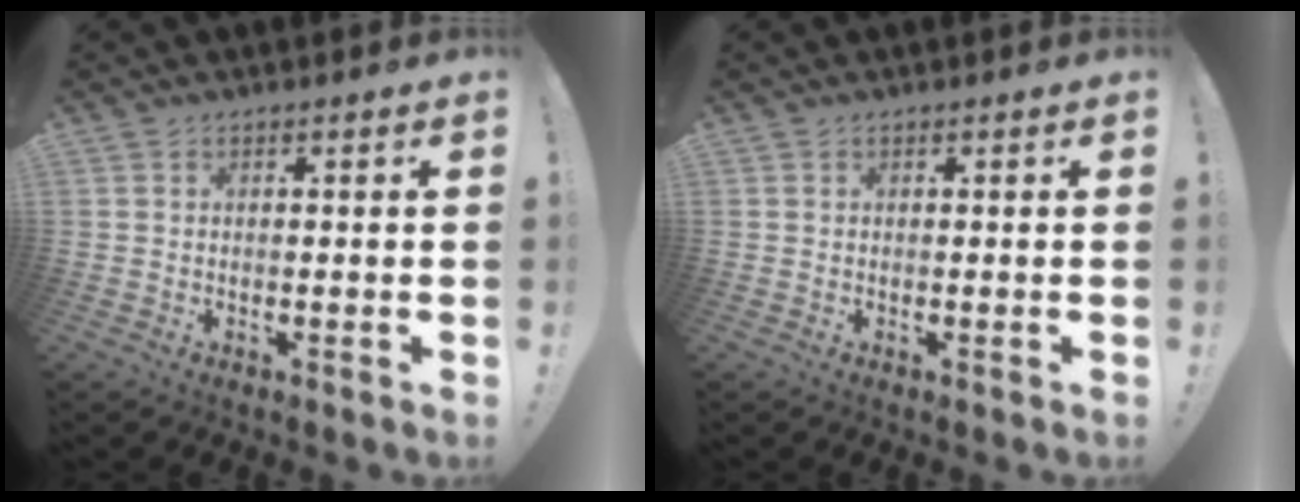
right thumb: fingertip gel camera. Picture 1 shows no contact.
{"total": 0.0}